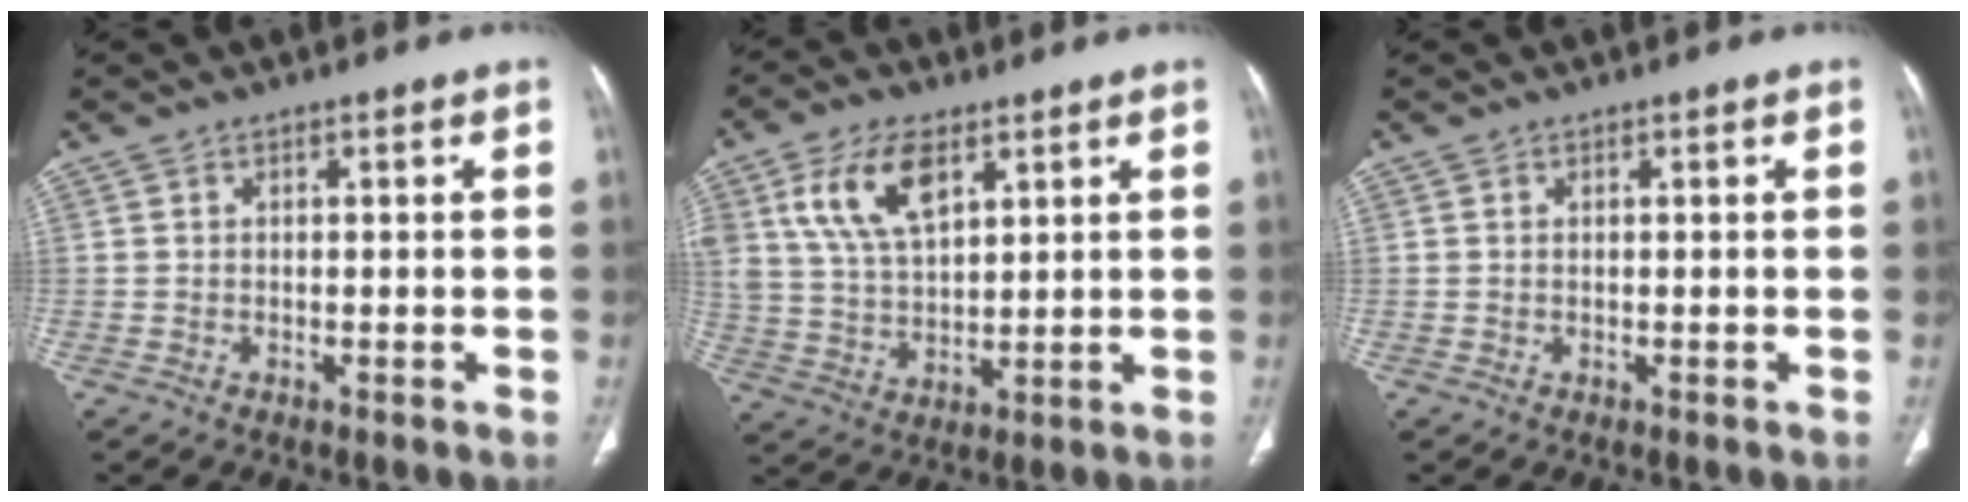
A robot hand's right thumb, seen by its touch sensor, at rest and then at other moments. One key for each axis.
{"total": 12.1, "fx": 5.6, "fy": 6.3, "fz": 8.7, "tx": -0.159, "ty": -0.015, "tz": 0.114}
{"total": 0.0}